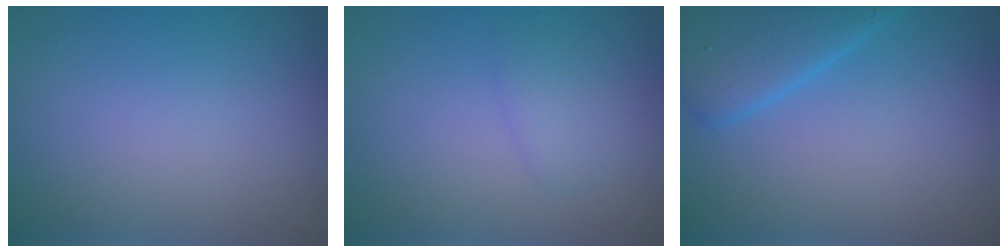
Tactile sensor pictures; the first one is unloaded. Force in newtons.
{"total": 1.5, "press": 1.5, "slide": 0.1}
{"total": 4.3, "press": 4.3, "slide": 0.3}